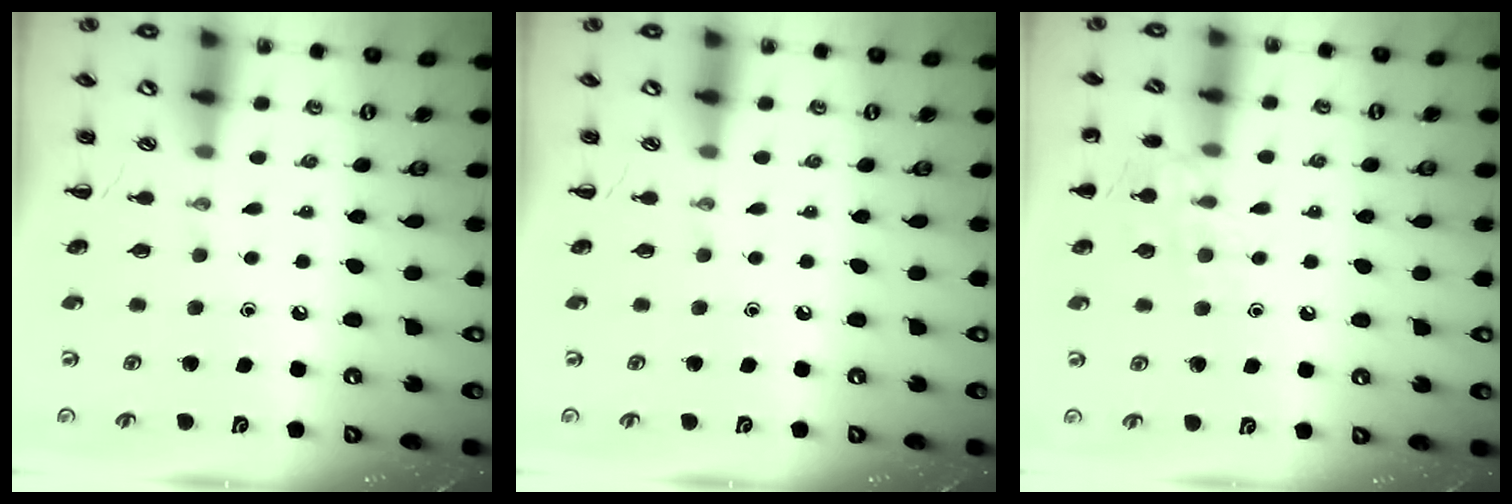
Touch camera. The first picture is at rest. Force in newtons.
{"total": 0.0}
{"total": 10.3, "press": 10.2, "slide": 1.4}